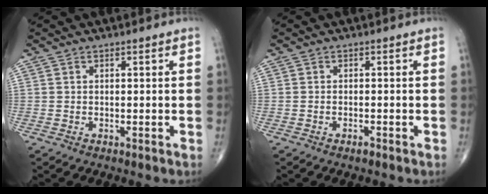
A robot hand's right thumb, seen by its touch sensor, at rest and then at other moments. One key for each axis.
{"total": 1.0, "fx": -0.8, "fy": 0.3, "fz": 0.6, "tx": -0.013, "ty": 0.002, "tz": -0.015}